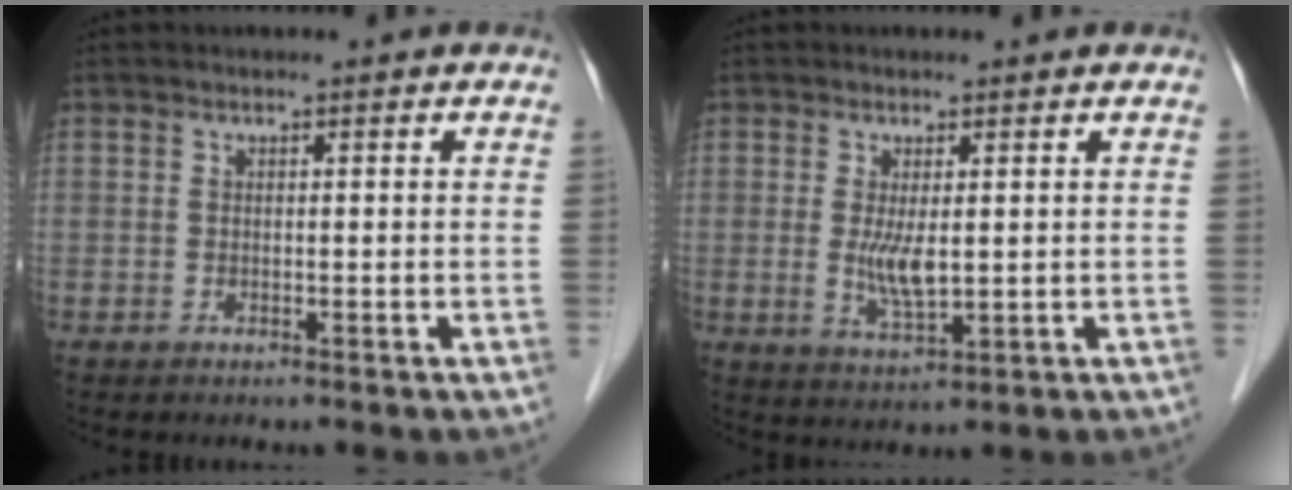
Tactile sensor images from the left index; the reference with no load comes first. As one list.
[{"total": 4.3, "force": [0.4, 1.3, 4.1], "torque": [-0.084, -0.011, 0.014]}]